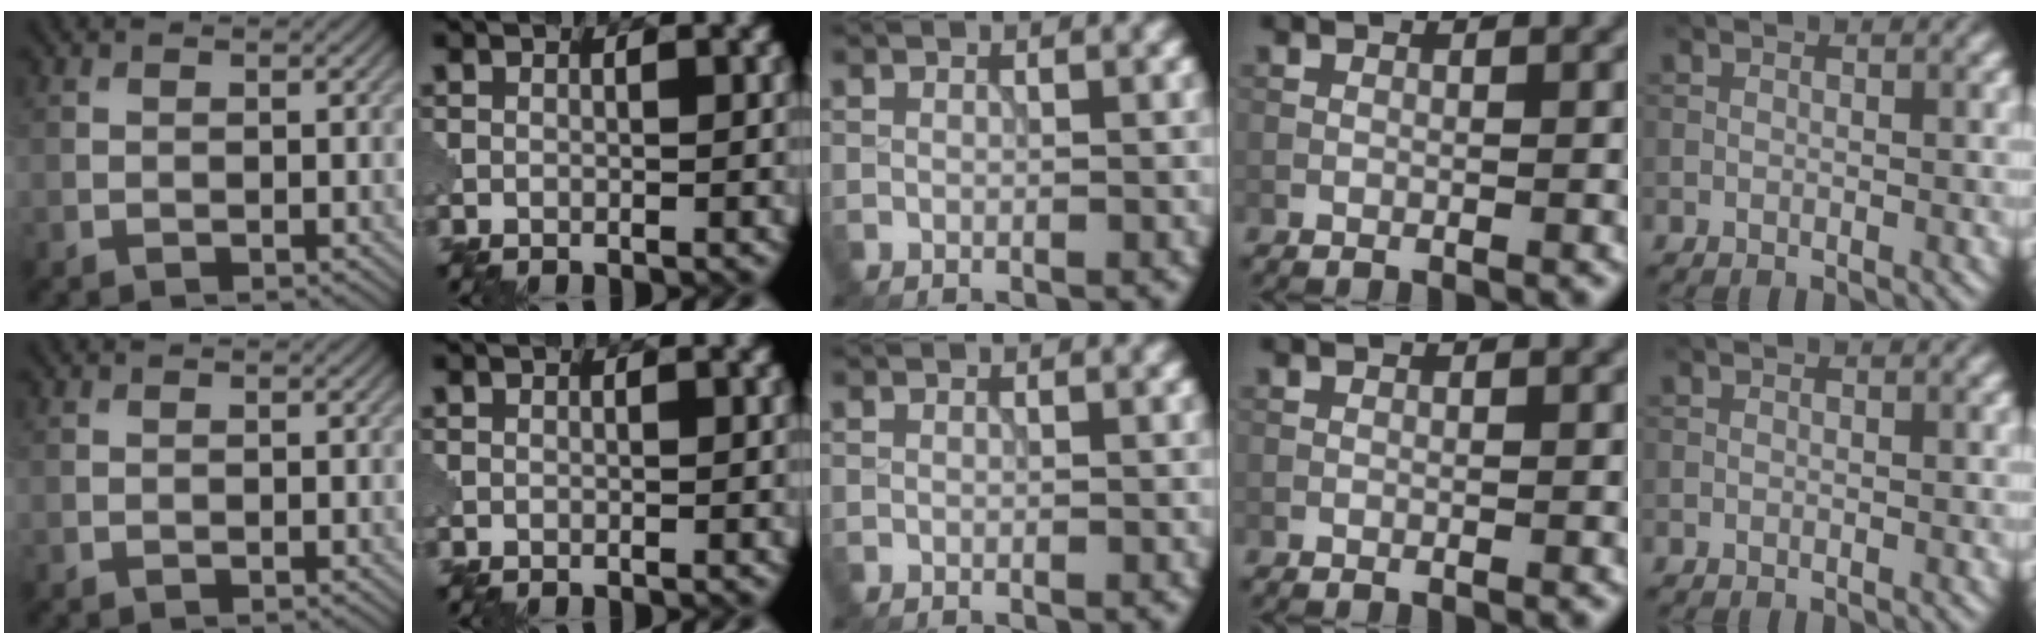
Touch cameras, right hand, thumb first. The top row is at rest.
{}